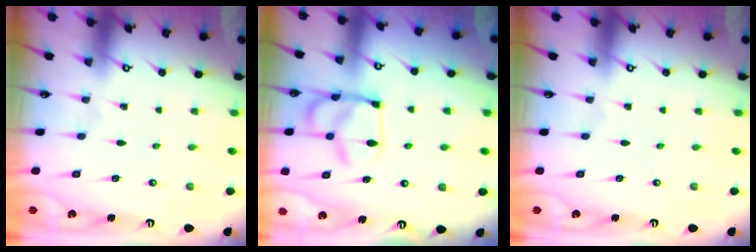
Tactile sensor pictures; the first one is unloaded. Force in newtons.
{"total": 13.3, "press": 13.2, "slide": 1.1}
{"total": 0.0}